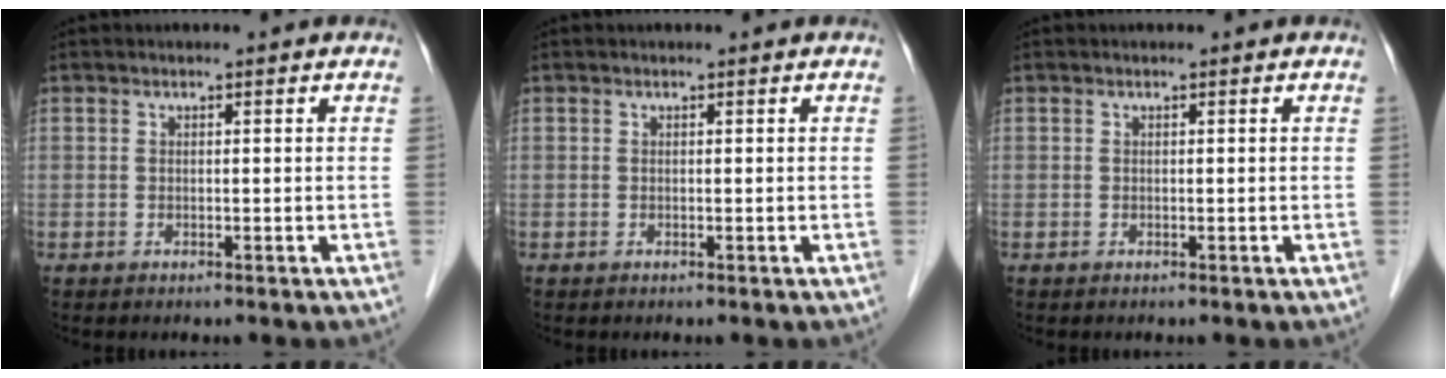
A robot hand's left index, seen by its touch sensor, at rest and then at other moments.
{"total": 0.0}
{"total": 0.0}